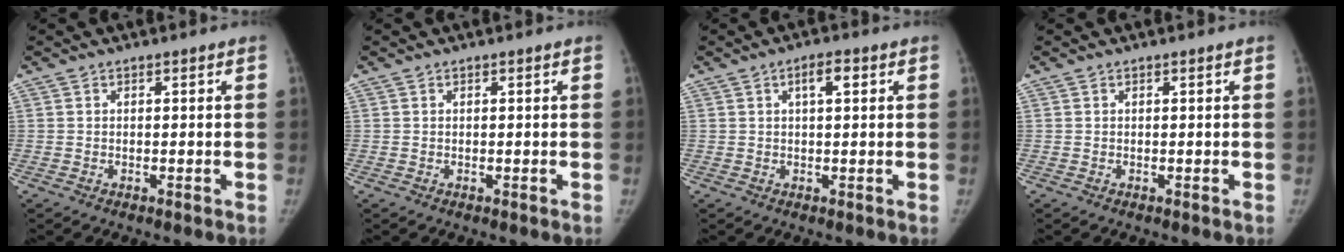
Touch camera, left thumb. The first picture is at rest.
{"total": 0.0}
{"total": 3.3, "force": [1.2, 1.1, 2.8], "torque": [-0.043, 0.007, 0.018]}
{"total": 0.0}